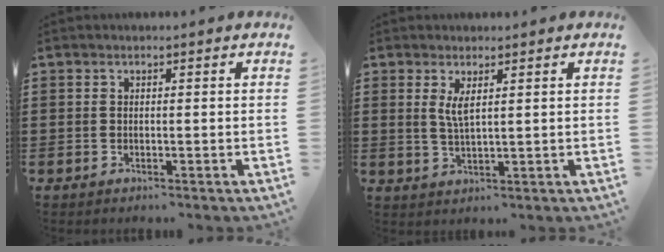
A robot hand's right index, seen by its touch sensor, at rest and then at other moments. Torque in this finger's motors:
{"motor_torque": [0.24, 0.01, 0.16, 0.08]}